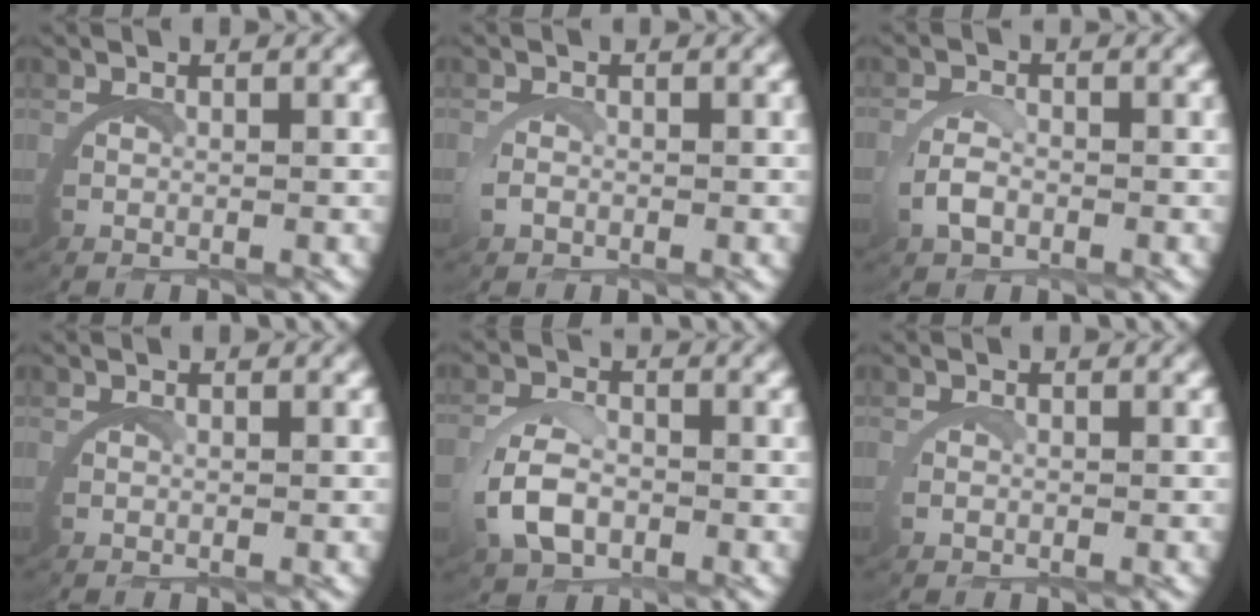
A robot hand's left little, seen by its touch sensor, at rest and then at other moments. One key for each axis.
{"total": 0.6, "fx": 0.2, "fy": 0.3, "fz": 0.5, "tx": -0.027, "ty": -0.006, "tz": 0.000}
{"total": 1.6, "fx": 0.0, "fy": 0.9, "fz": 1.3, "tx": -0.042, "ty": -0.006, "tz": -0.002}
{"total": 2.2, "fx": 1.0, "fy": -1.9, "fz": -0.6, "tx": 0.005, "ty": -0.007, "tz": 0.020}
{"total": 3.4, "fx": -0.2, "fy": 2.3, "fz": 2.5, "tx": -0.067, "ty": -0.005, "tz": -0.005}
{"total": 0.5, "fx": 0.4, "fy": 0.0, "fz": 0.2, "tx": -0.020, "ty": -0.005, "tz": 0.006}